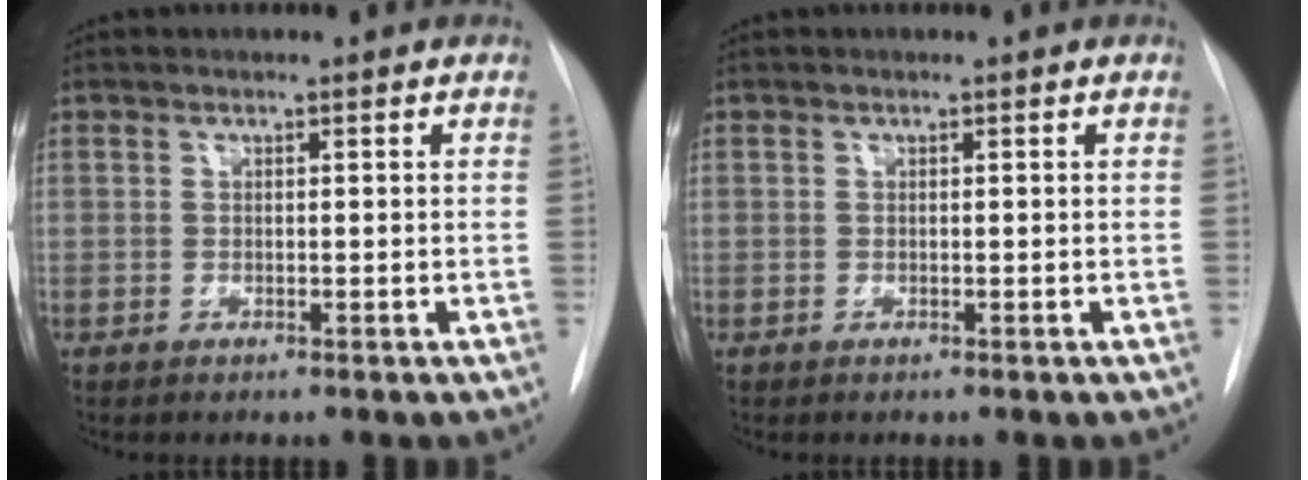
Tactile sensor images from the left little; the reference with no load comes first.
{"total": 0.0}